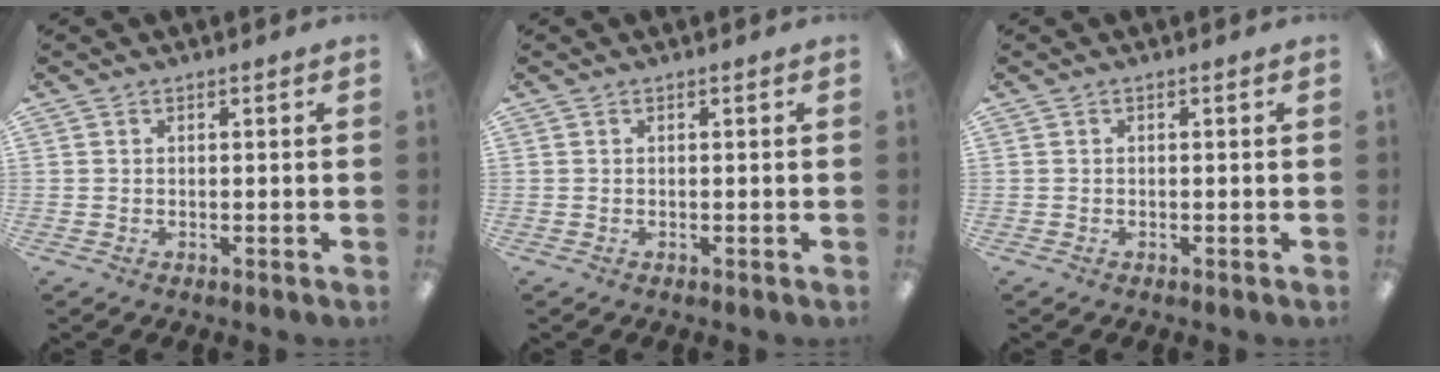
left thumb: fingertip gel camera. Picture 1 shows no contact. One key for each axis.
{"total": 0.0}
{"total": 0.0}